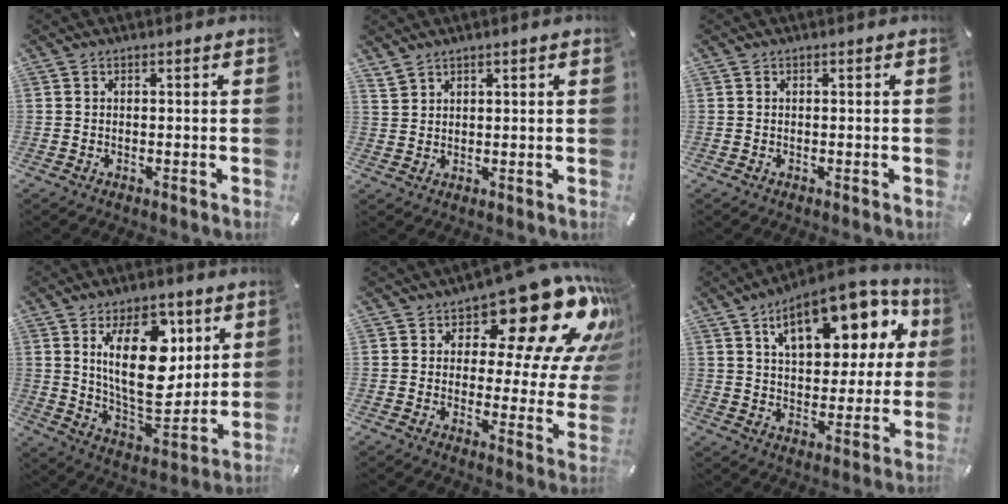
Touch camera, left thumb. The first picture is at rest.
{"total": 2.2, "force": [1.9, 1.0, 0.4], "torque": [-0.010, -0.004, 0.038]}
{"total": 0.0}
{"total": 20.3, "force": [7.1, 10.7, 15.7], "torque": [-0.274, -0.028, 0.116]}
{"total": 20.1, "force": [12.8, 8.0, 13.1], "torque": [-0.177, -0.098, 0.208]}
{"total": 18.6, "force": [9.3, 9.8, 12.8], "torque": [-0.188, -0.039, 0.154]}